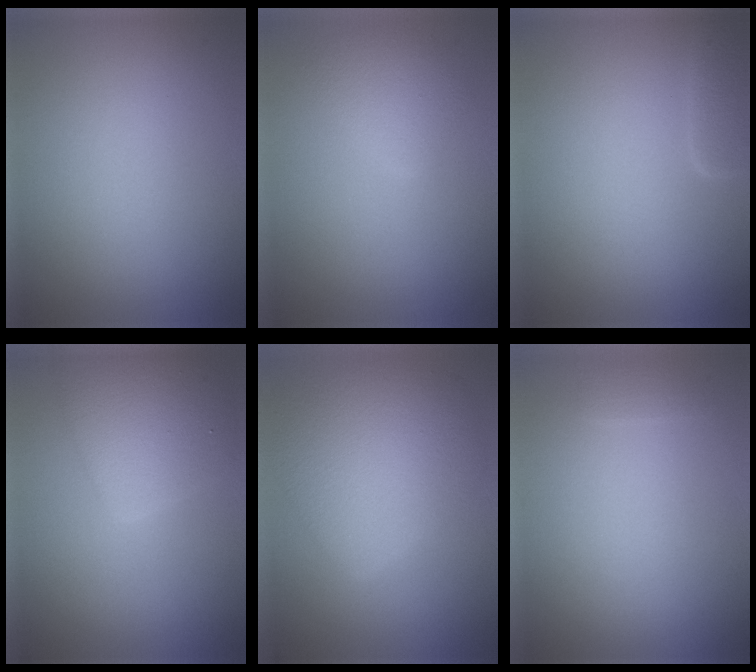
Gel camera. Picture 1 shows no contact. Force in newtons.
{"total": 2.5, "press": 2.5, "slide": 0.1}
{"total": 2.0, "press": 2.0, "slide": 0.1}
{"total": 4.8, "press": 4.8, "slide": 0.1}
{"total": 6.8, "press": 6.8, "slide": 0.3}
{"total": 0.7, "press": 0.7, "slide": 0.1}